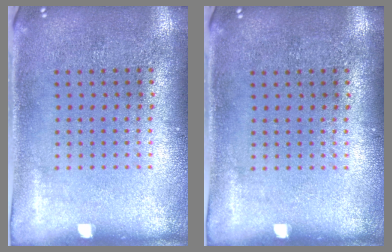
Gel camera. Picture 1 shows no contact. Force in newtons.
{"total": 0.0}